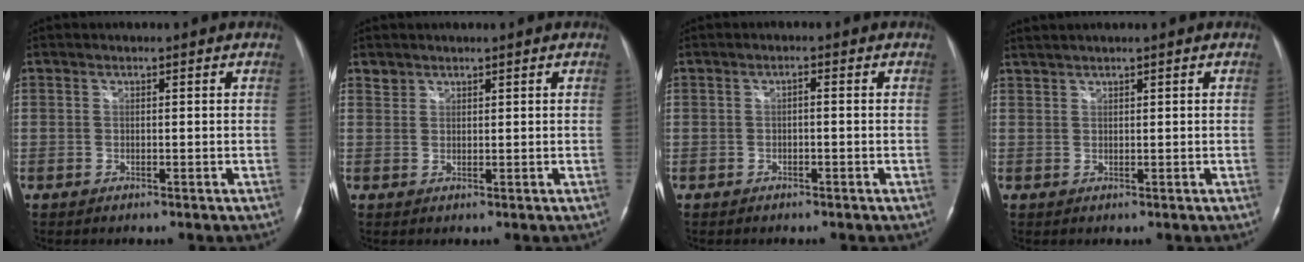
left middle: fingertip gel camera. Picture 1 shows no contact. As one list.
[{"total": 1.2, "force": [1.0, 0.6, -0.2], "torque": [0.009, 0.004, 0.016]}, {"total": 0.9, "force": [-0.2, 0.2, 0.9], "torque": [-0.013, -0.002, -0.007]}, {"total": 1.9, "force": [1.7, -0.2, 0.9], "torque": [-0.021, 0.014, 0.036]}]